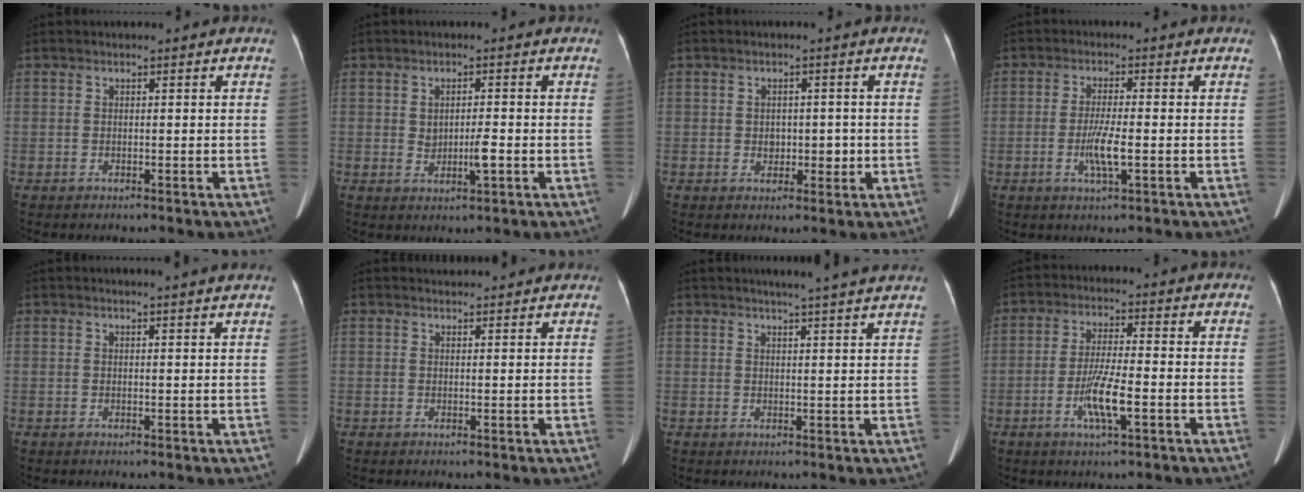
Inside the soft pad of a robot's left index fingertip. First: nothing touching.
{"total": 3.0, "force": [-0.4, 0.8, 2.8], "torque": [-0.052, -0.003, -0.001]}
{"total": 3.0, "force": [-0.3, 2.2, 2.0], "torque": [-0.027, 0.006, 0.003]}
{"total": 4.6, "force": [-1.2, 0.3, 4.4], "torque": [-0.091, -0.008, -0.021]}
{"total": 4.6, "force": [4.1, -0.6, 1.9], "torque": [-0.025, 0.008, 0.040]}
{"total": 3.4, "force": [3.3, 0.4, 0.4], "torque": [-0.012, 0.023, 0.043]}
{"total": 9.4, "force": [8.3, -0.8, 4.5], "torque": [-0.059, 0.009, 0.085]}
{"total": 6.5, "force": [-2.3, 0.5, 6.0], "torque": [-0.122, -0.008, -0.042]}